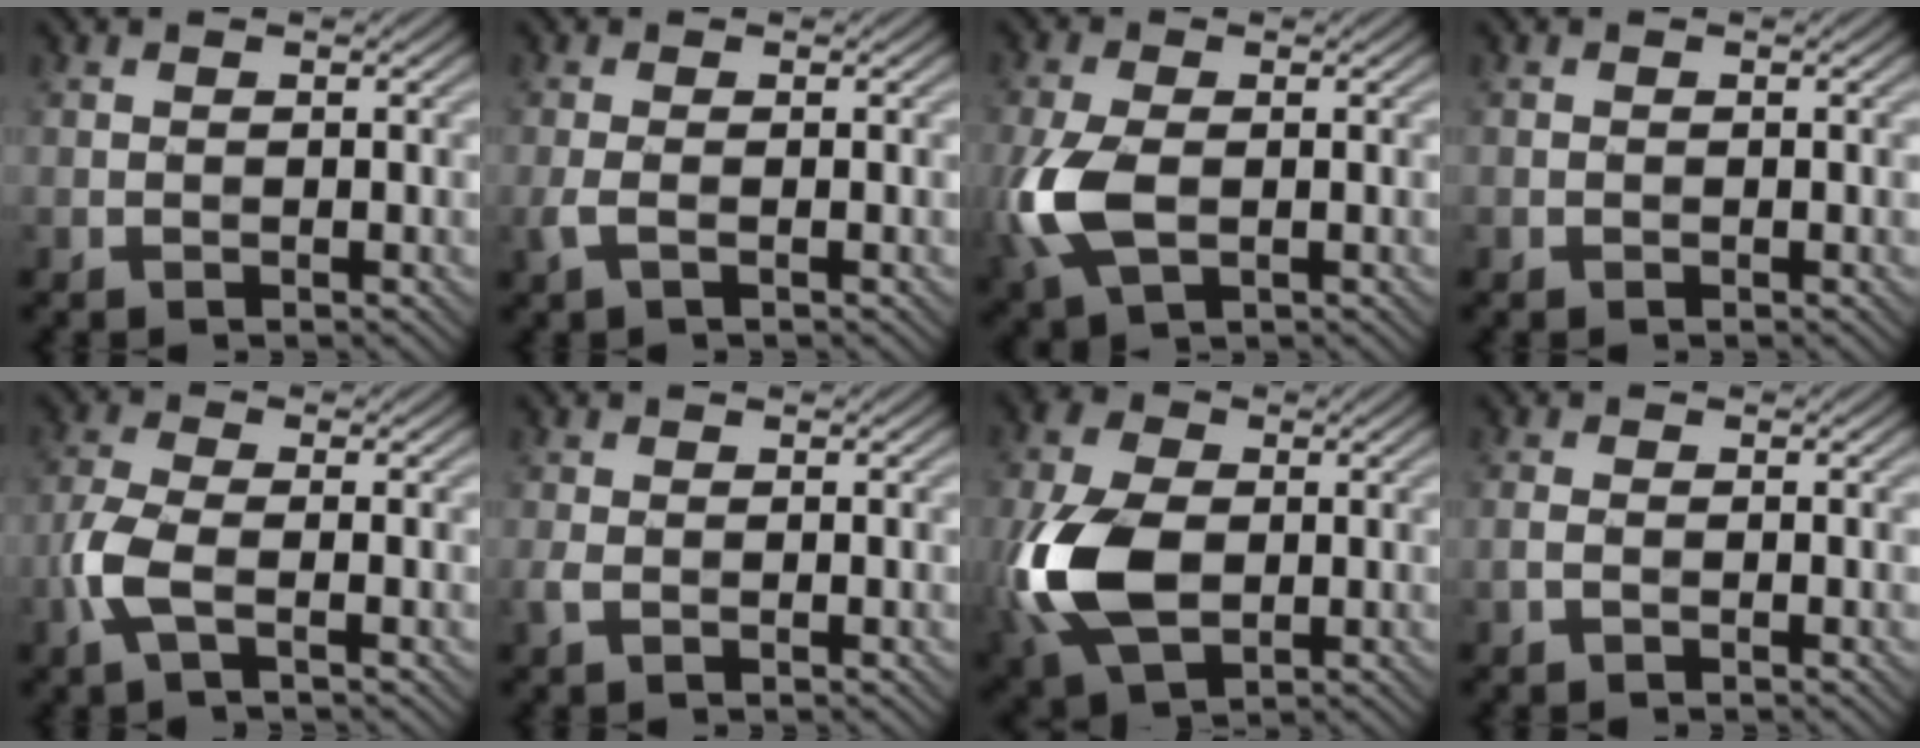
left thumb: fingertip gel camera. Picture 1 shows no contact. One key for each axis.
{"total": 1.6, "fx": -0.5, "fy": 0.3, "fz": 1.5, "tx": -0.038, "ty": 0.004, "tz": -0.016}
{"total": 7.3, "fx": -1.3, "fy": 4.1, "fz": 5.9, "tx": -0.160, "ty": -0.007, "tz": -0.027}
{"total": 0.0}
{"total": 4.5, "fx": -1.7, "fy": 1.6, "fz": 3.8, "tx": -0.100, "ty": 0.003, "tz": -0.047}
{"total": 1.1, "fx": -0.3, "fy": 0.3, "fz": 1.0, "tx": -0.027, "ty": 0.000, "tz": -0.009}
{"total": 12.3, "fx": -1.7, "fy": 7.7, "fz": 9.4, "tx": -0.250, "ty": -0.007, "tz": -0.038}
{"total": 0.9, "fx": -0.5, "fy": 0.4, "fz": 0.7, "tx": -0.021, "ty": 0.001, "tz": -0.014}